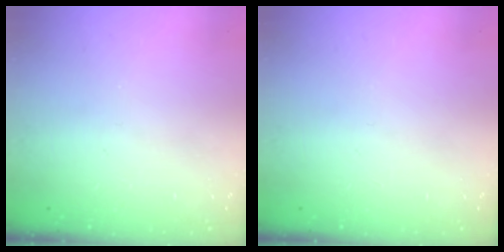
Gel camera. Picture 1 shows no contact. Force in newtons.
{"total": 0.0}